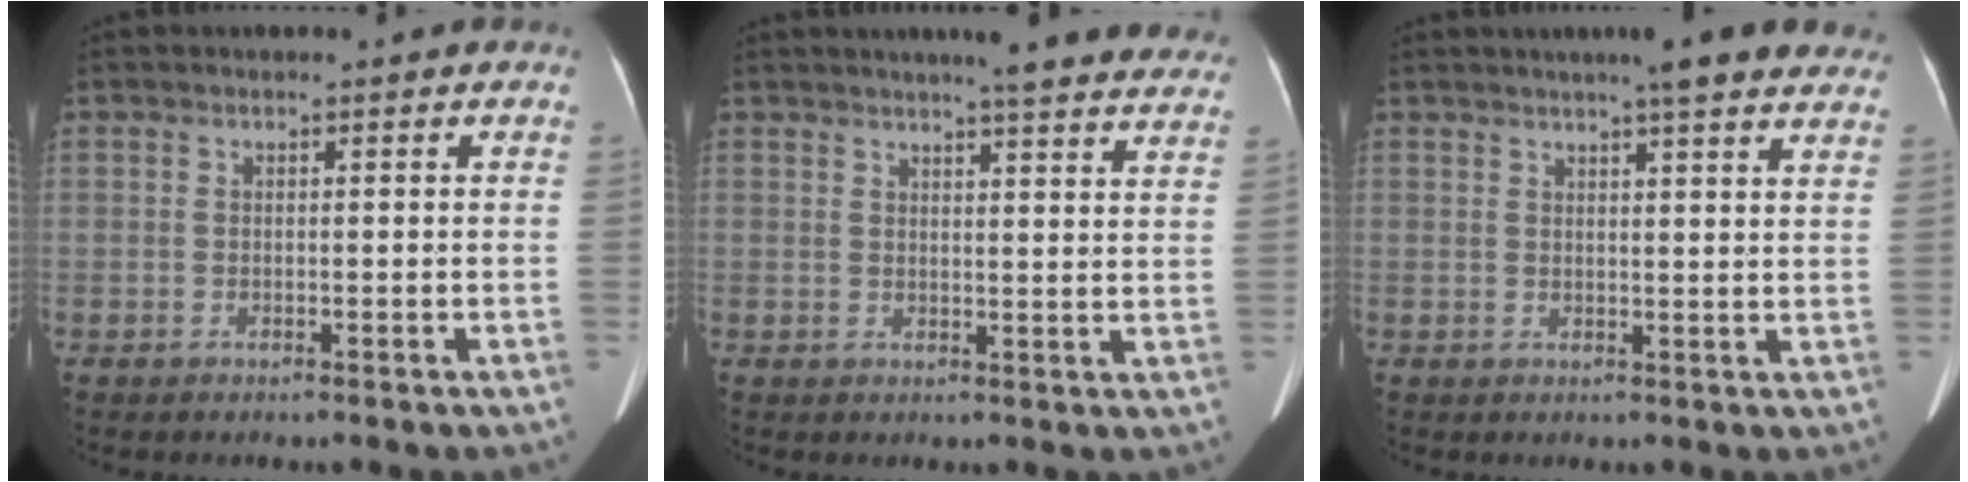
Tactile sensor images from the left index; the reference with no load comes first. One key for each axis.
{"total": 16.0, "fx": 14.4, "fy": 1.5, "fz": 6.8, "tx": -0.072, "ty": -0.006, "tz": 0.157}
{"total": 10.5, "fx": 8.6, "fy": 1.0, "fz": 6.0, "tx": -0.067, "ty": 0.014, "tz": 0.090}